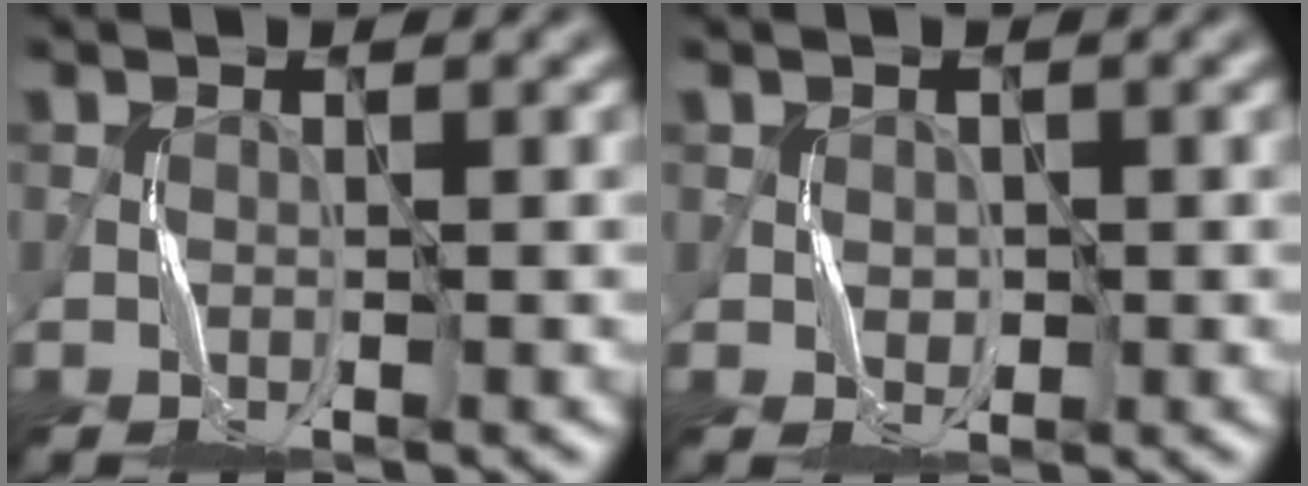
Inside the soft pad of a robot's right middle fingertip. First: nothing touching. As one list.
[{"total": 1.1, "force": [0.2, 1.0, 0.4], "torque": [-0.008, -0.003, 0.004]}]